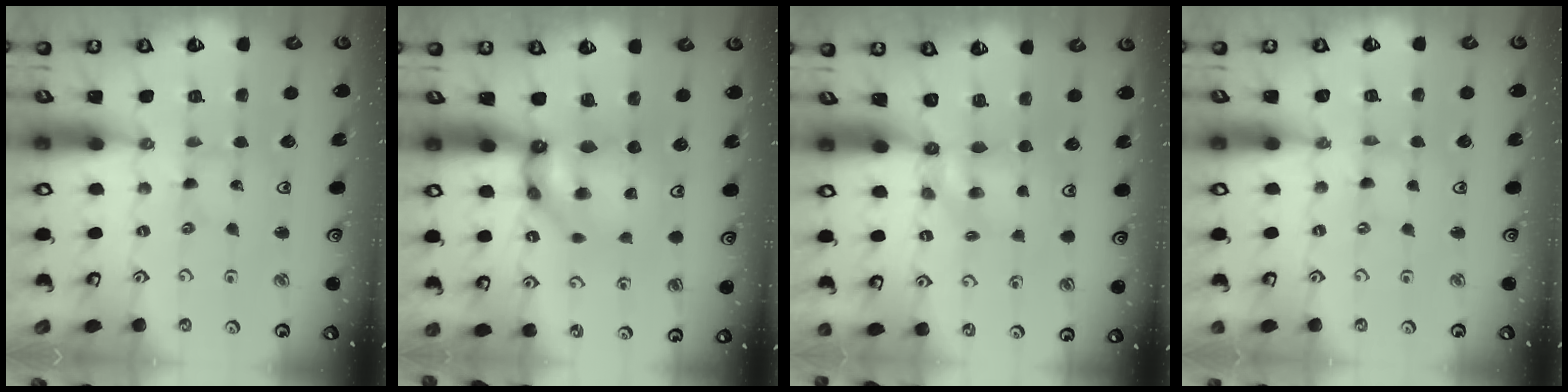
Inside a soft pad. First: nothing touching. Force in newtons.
{"total": 9.0, "press": 8.9, "slide": 0.6}
{"total": 5.1, "press": 5.1, "slide": 0.4}
{"total": 0.0}